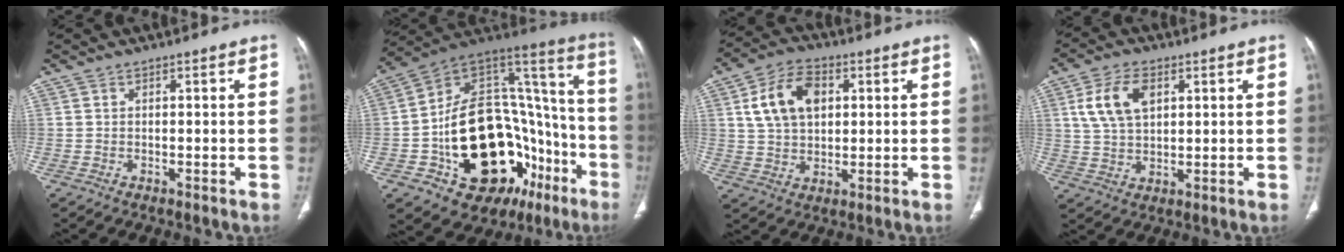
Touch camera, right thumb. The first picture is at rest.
{"total": 35.9, "force": [-12.5, 20.9, 26.4], "torque": [-0.344, 0.091, -0.177]}
{"total": 11.5, "force": [3.2, 7.6, 8.1], "torque": [-0.133, 0.006, 0.057]}
{"total": 9.2, "force": [3.2, 5.5, 6.7], "torque": [-0.125, -0.002, 0.064]}